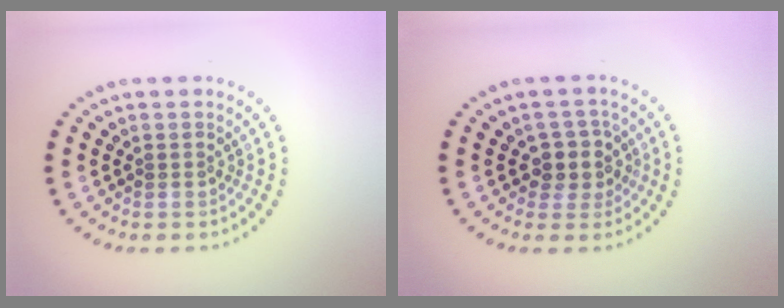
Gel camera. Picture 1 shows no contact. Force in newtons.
{"total": 2.8, "press": 2.4, "slide": 1.4}